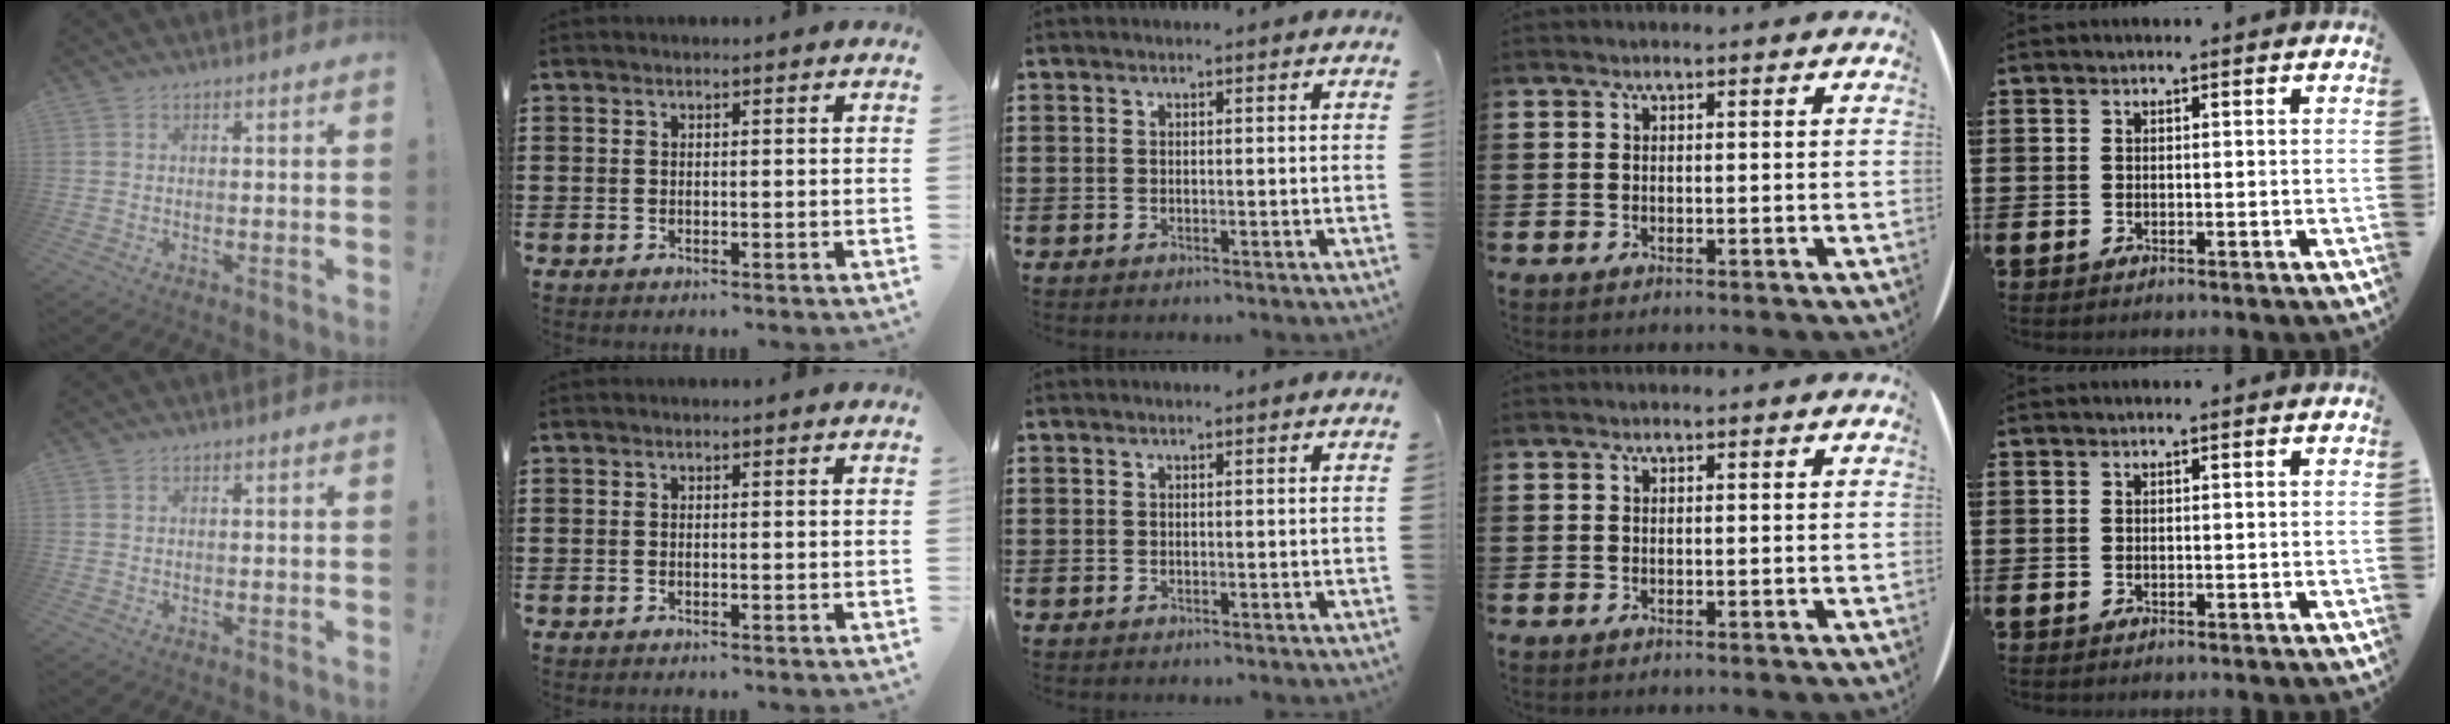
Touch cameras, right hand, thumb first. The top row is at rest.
{}